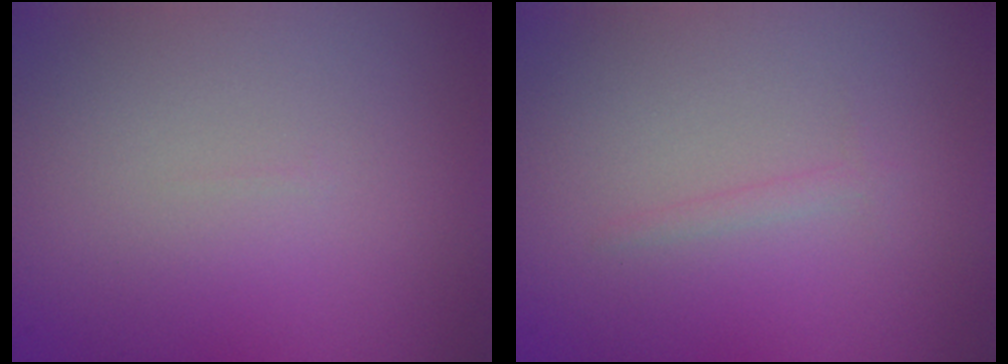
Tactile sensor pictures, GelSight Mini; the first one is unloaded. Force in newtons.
{"total": 0.7, "press": 0.7, "slide": 0.1}